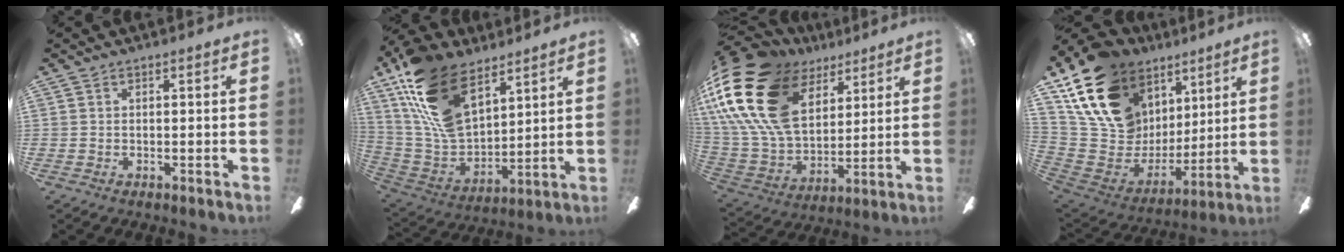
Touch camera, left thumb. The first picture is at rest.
{"total": 23.0, "force": [13.5, 12.0, 14.2], "torque": [-0.313, -0.066, 0.246]}
{"total": 26.8, "force": [11.4, 17.5, 16.9], "torque": [-0.368, -0.052, 0.212]}
{"total": 20.7, "force": [12.2, 13.4, 10.0], "torque": [-0.205, -0.064, 0.238]}